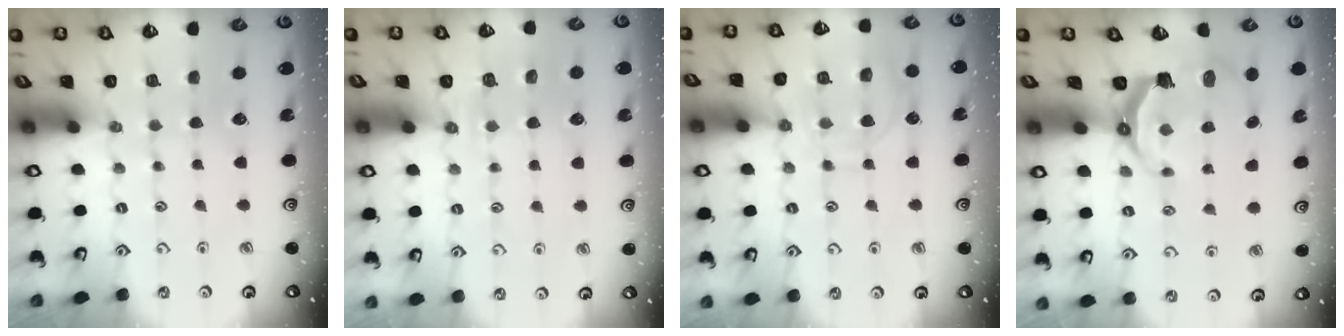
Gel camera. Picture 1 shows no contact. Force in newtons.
{"total": 3.0, "press": 2.5, "slide": 1.6}
{"total": 12.2, "press": 12.1, "slide": 1.1}
{"total": 6.0, "press": 4.3, "slide": 4.2}